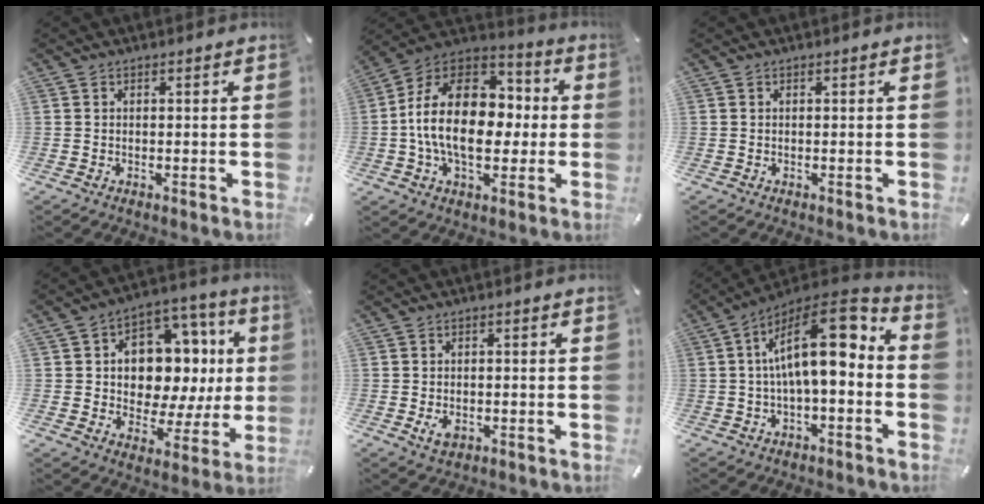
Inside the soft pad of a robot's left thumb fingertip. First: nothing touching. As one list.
[{"total": 21.3, "force": [-1.7, 14.6, 15.4], "torque": [-0.279, 0.018, -0.025]}, {"total": 0.0}, {"total": 14.2, "force": [3.8, 10.6, 8.6], "torque": [-0.117, -0.040, 0.071]}, {"total": 2.9, "force": [-0.8, 1.8, 2.1], "torque": [-0.051, -0.002, -0.017]}, {"total": 18.1, "force": [2.3, 7.9, 16.1], "torque": [-0.263, -0.010, 0.035]}]